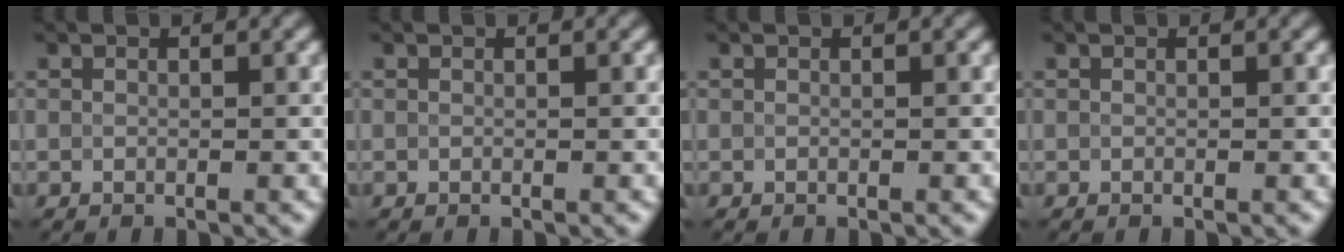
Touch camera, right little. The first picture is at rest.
{"total": 0.0}
{"total": 0.0}
{"total": 0.0}